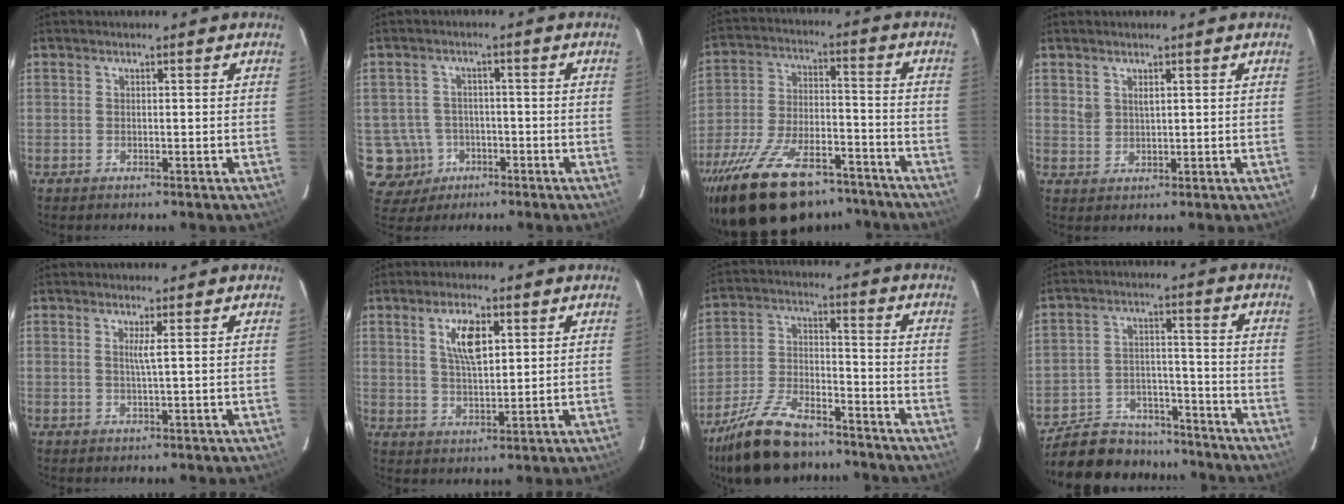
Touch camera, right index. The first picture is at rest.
{"total": 7.0, "force": [-2.3, 6.5, 0.9], "torque": [-0.042, 0.018, -0.027]}
{"total": 23.3, "force": [-17.6, 9.8, 11.9], "torque": [-0.235, -0.012, -0.266]}
{"total": 2.3, "force": [1.5, 1.4, 1.0], "torque": [-0.016, 0.000, 0.031]}
{"total": 1.6, "force": [0.6, -0.6, 1.4], "torque": [-0.022, -0.004, 0.010]}
{"total": 7.1, "force": [2.8, 2.9, 5.8], "torque": [-0.105, 0.005, 0.056]}
{"total": 17.5, "force": [-13.7, 6.6, 8.7], "torque": [-0.184, -0.014, -0.237]}
{"total": 17.6, "force": [-15.2, 7.1, 5.1], "torque": [-0.129, 0.025, -0.218]}